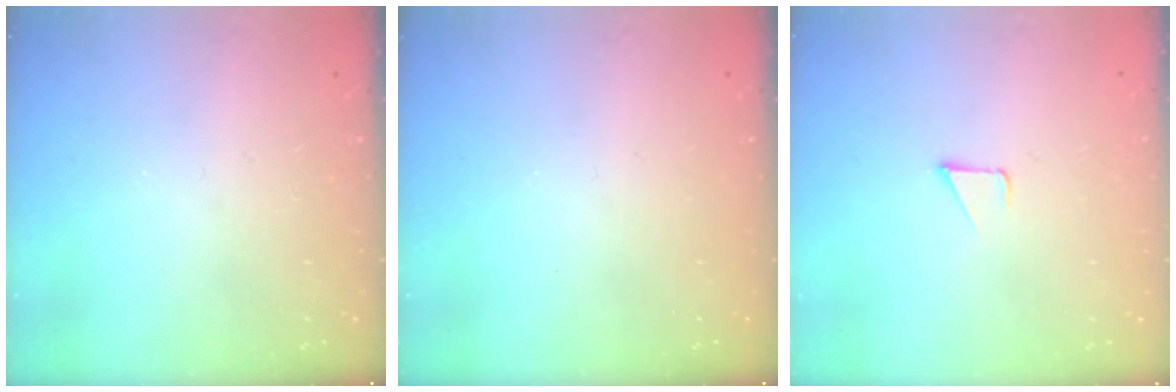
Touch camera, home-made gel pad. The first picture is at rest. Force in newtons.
{"total": 0.0}
{"total": 1.2, "press": 1.2, "slide": 0.1}